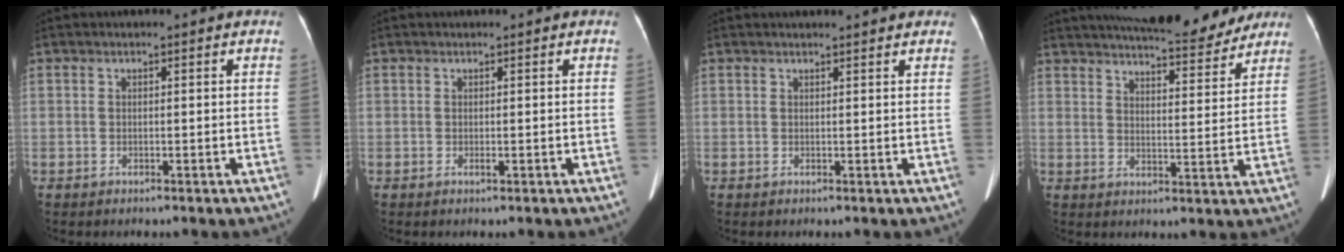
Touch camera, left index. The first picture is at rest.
{"total": 0.5, "force": [-0.3, 0.2, 0.4], "torque": [-0.007, -0.009, -0.002]}
{"total": 6.6, "force": [6.0, 1.0, 2.4], "torque": [-0.034, 0.019, 0.063]}
{"total": 17.0, "force": [15.2, 3.2, 7.1], "torque": [-0.107, 0.003, 0.201]}